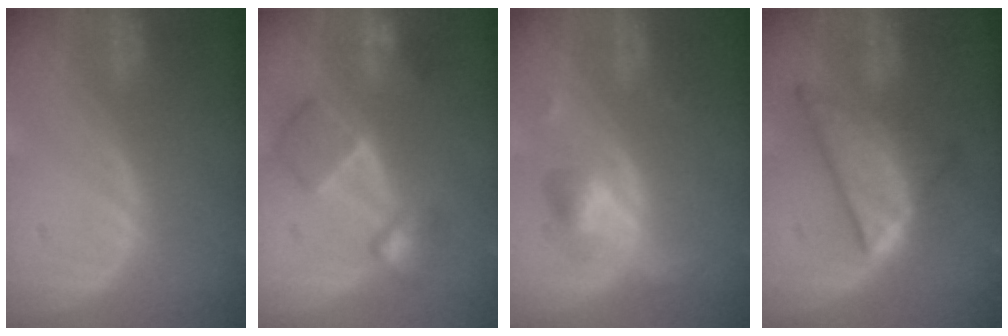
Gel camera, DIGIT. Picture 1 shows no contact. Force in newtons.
{"total": 7.2, "press": 6.8, "slide": 2.3}
{"total": 4.4, "press": 4.4, "slide": 0.2}
{"total": 8.8, "press": 8.8, "slide": 0.6}